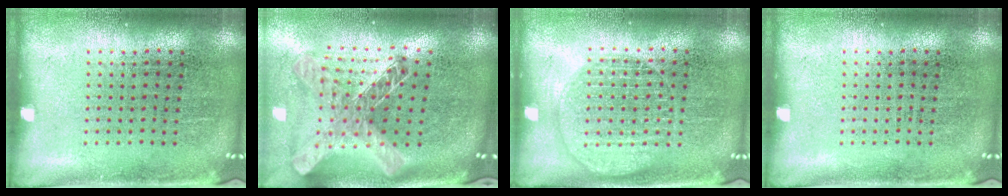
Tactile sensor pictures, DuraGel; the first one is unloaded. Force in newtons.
{"total": 2.1, "press": 1.6, "slide": 1.3}
{"total": 1.3, "press": 1.3, "slide": 0.1}
{"total": 0.0}